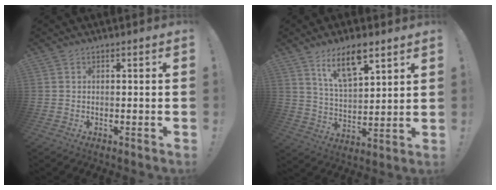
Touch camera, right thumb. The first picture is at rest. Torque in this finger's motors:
{"motor_torque": [1.19, 1.28, 0.23, 0.36, 0.17]}